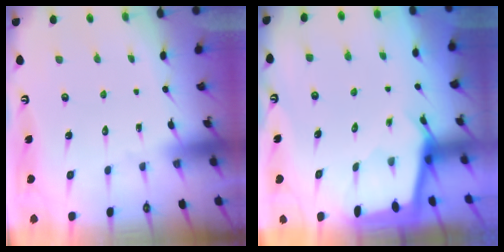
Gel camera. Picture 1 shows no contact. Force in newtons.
{"total": 2.2, "press": 2.2, "slide": 0.3}